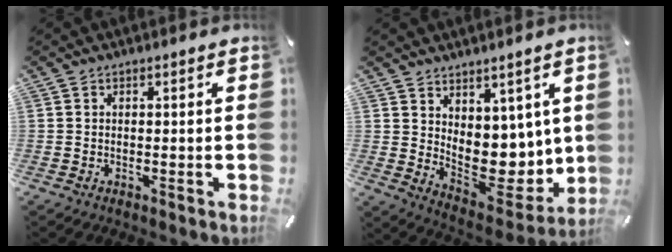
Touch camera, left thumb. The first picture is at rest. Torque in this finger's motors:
{"motor_torque": [1.69, 1.61, 0.32, -0.19, 0.22]}